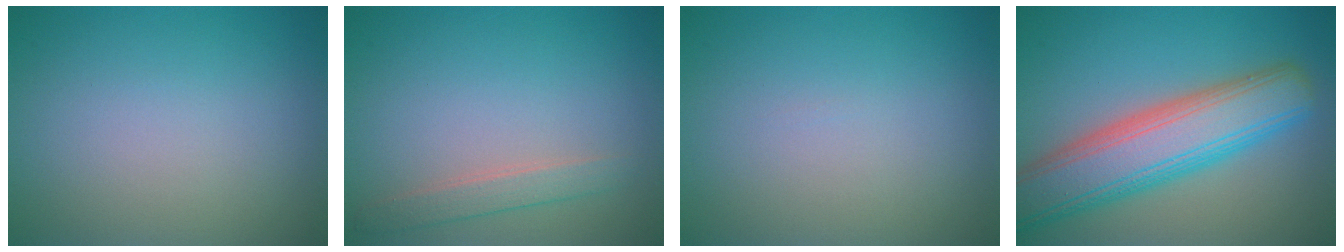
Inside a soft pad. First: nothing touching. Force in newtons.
{"total": 1.7, "press": 1.7, "slide": 0.1}
{"total": 0.0}
{"total": 9.0, "press": 9.0, "slide": 0.4}